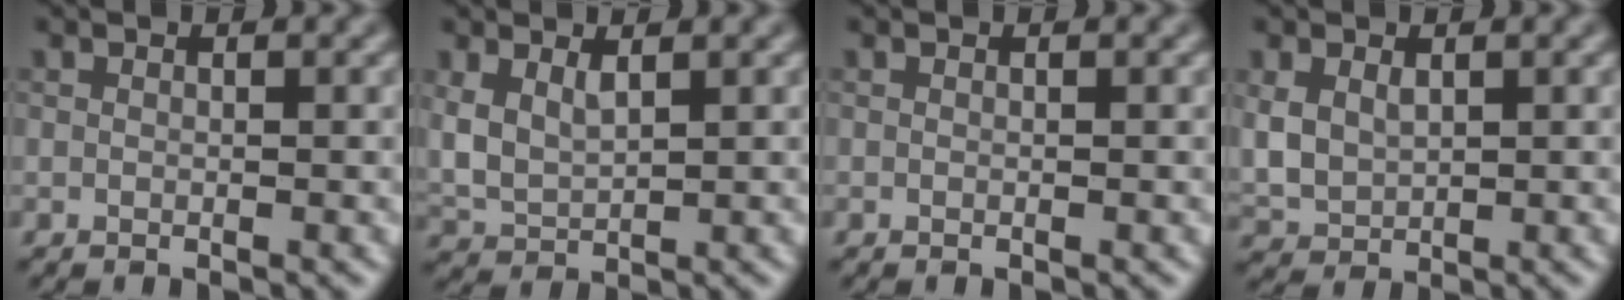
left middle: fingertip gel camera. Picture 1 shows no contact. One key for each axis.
{"total": 2.7, "fx": 1.4, "fy": 1.4, "fz": 1.8, "tx": -0.046, "ty": -0.006, "tz": 0.032}
{"total": 0.0}
{"total": 3.0, "fx": 0.8, "fy": 2.2, "fz": 1.9, "tx": -0.051, "ty": -0.004, "tz": 0.023}